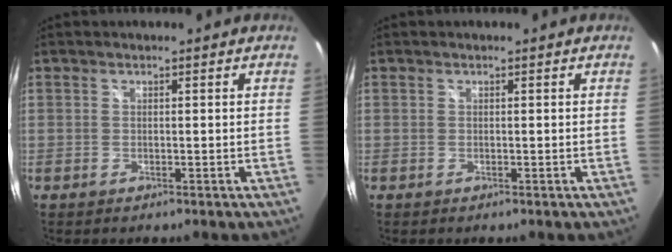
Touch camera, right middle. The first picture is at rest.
{"total": 0.0}